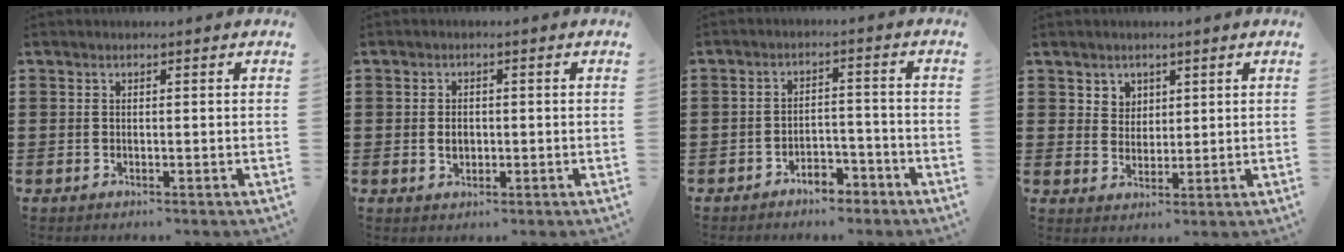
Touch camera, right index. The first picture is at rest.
{"total": 2.1, "force": [-0.2, 1.4, 1.6], "torque": [-0.033, 0.004, -0.004]}
{"total": 3.9, "force": [-3.6, 1.1, 1.0], "torque": [-0.019, 0.009, -0.072]}
{"total": 3.4, "force": [2.0, 2.7, 0.1], "torque": [-0.016, 0.009, 0.038]}